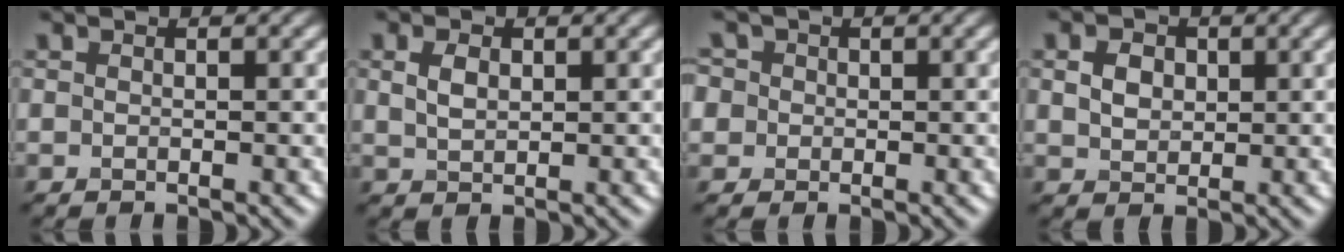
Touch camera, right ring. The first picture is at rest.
{"total": 2.0, "force": [0.7, 1.2, 1.4], "torque": [-0.030, 0.000, 0.015]}
{"total": 4.5, "force": [1.6, 3.9, 1.8], "torque": [-0.038, 0.027, 0.004]}
{"total": 2.5, "force": [0.7, 1.9, 1.4], "torque": [-0.029, -0.001, 0.011]}